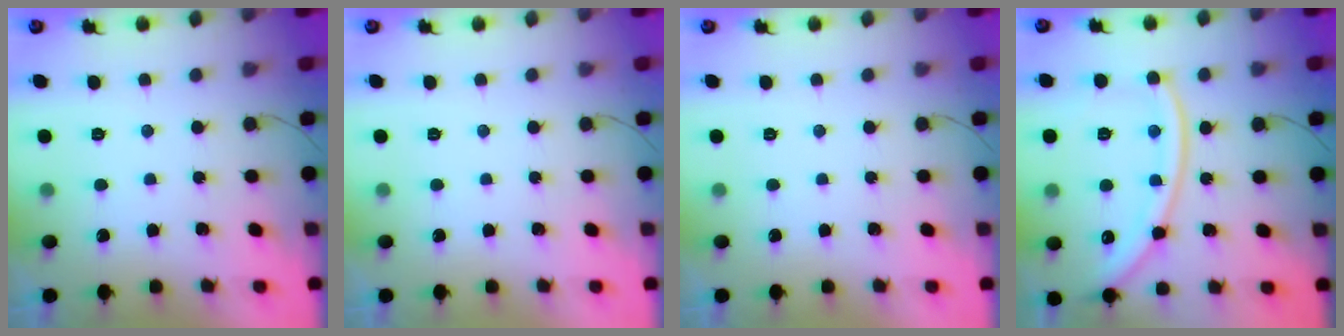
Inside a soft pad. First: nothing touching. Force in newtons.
{"total": 0.0}
{"total": 0.0}
{"total": 15.0, "press": 14.9, "slide": 1.8}